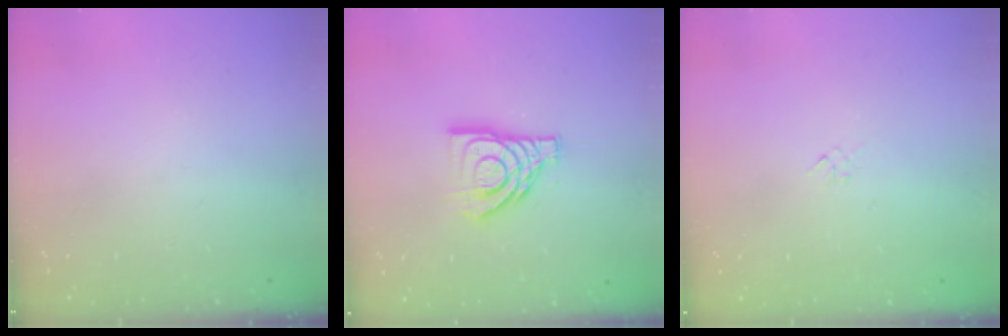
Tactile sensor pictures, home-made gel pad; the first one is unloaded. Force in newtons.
{"total": 12.5, "press": 12.4, "slide": 1.5}
{"total": 1.3, "press": 1.3, "slide": 0.4}